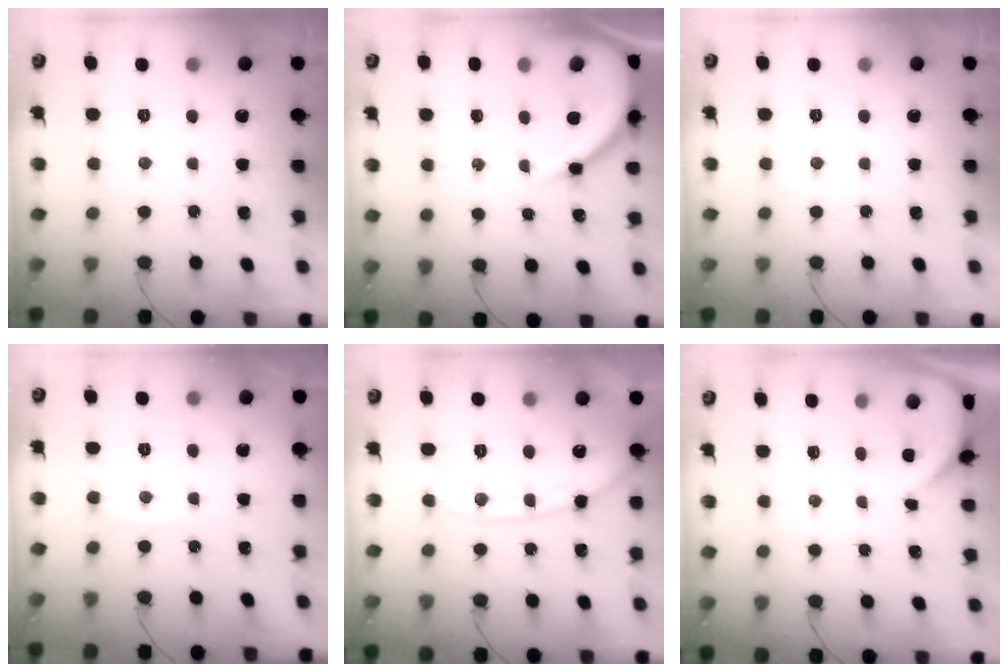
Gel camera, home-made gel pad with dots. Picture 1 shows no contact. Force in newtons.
{"total": 13.1, "press": 13.0, "slide": 1.6}
{"total": 0.0}
{"total": 2.9, "press": 2.9, "slide": 0.5}
{"total": 13.1, "press": 13.1, "slide": 1.4}
{"total": 2.1, "press": 2.1, "slide": 0.2}